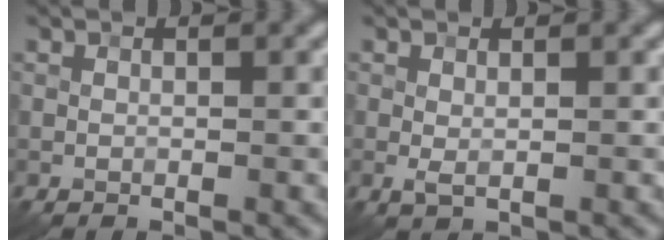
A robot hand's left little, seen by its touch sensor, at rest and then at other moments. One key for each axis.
{"total": 1.0, "fx": 0.1, "fy": 0.4, "fz": 0.9, "tx": -0.020, "ty": -0.002, "tz": 0.002}